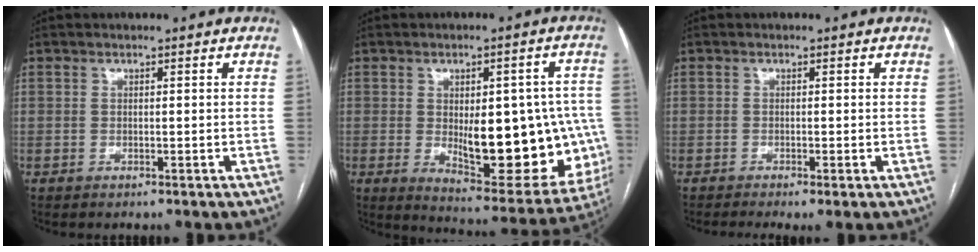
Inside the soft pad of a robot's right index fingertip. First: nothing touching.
{"total": 20.0, "force": [-2.0, 7.8, 18.4], "torque": [-0.194, 0.009, 0.002]}
{"total": 2.5, "force": [-1.5, 0.2, 2.0], "torque": [-0.030, -0.008, -0.025]}